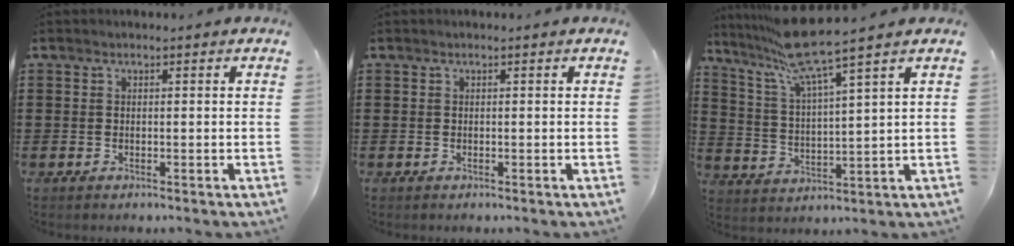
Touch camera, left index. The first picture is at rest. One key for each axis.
{"total": 0.0}
{"total": 9.2, "fx": 7.5, "fy": -0.2, "fz": 5.3, "tx": -0.131, "ty": -0.031, "tz": 0.130}